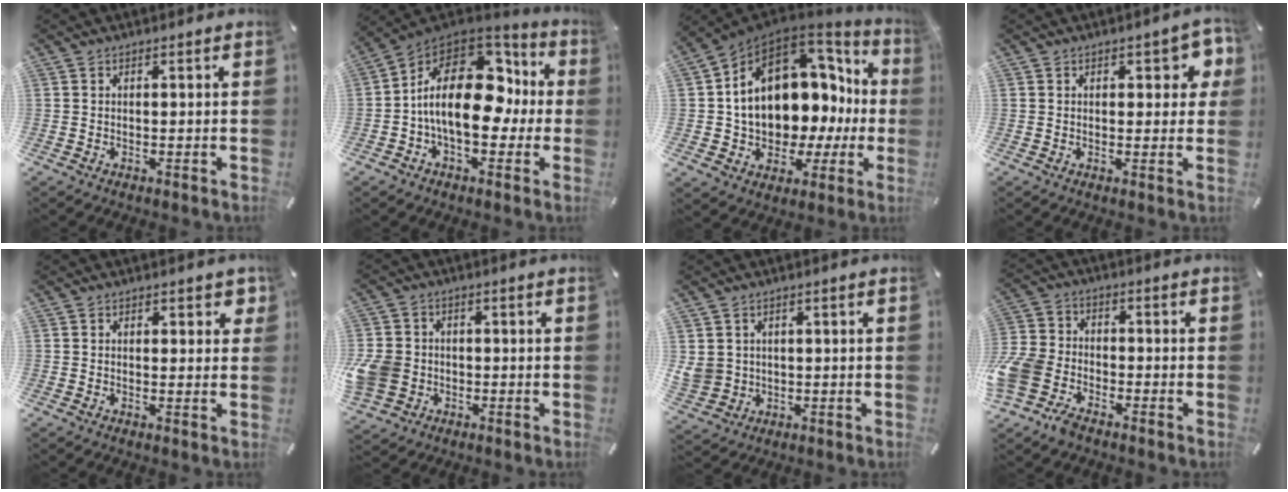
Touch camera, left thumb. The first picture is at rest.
{"total": 22.3, "force": [1.2, 12.9, 18.1], "torque": [-0.311, 0.004, 0.028]}
{"total": 16.3, "force": [3.3, 12.1, 10.3], "torque": [-0.174, -0.035, 0.061]}
{"total": 6.0, "force": [2.0, 3.0, 4.8], "torque": [-0.055, -0.002, 0.027]}
{"total": 2.2, "force": [0.9, 1.3, 1.5], "torque": [-0.007, -0.003, 0.009]}
{"total": 7.9, "force": [-1.6, 7.1, 3.0], "torque": [-0.082, 0.014, -0.029]}
{"total": 5.2, "force": [1.1, 5.0, 0.8], "torque": [-0.031, -0.001, 0.020]}
{"total": 10.1, "force": [-6.5, 6.4, 4.2], "torque": [-0.098, 0.037, -0.124]}